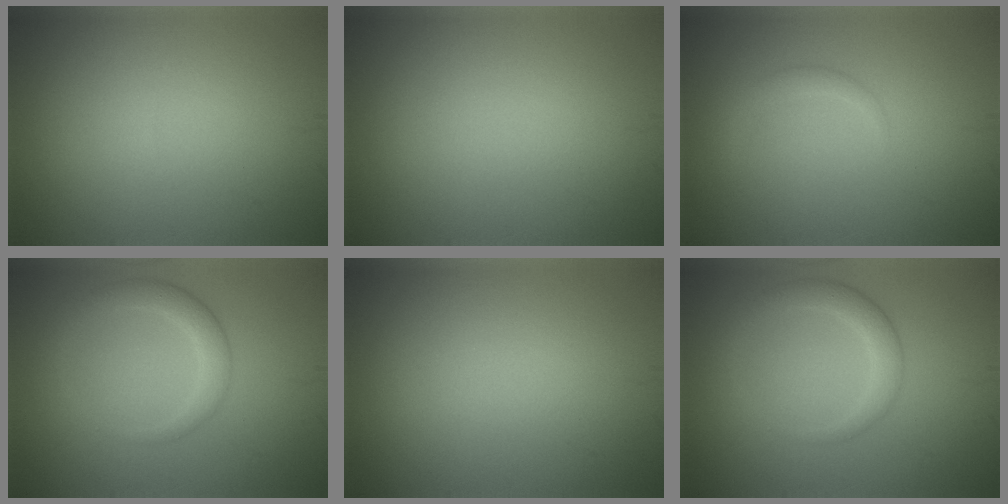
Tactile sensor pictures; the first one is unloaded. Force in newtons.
{"total": 0.0}
{"total": 1.4, "press": 1.4, "slide": 0.1}
{"total": 2.6, "press": 2.6, "slide": 0.2}
{"total": 0.0}
{"total": 2.6, "press": 2.6, "slide": 0.2}